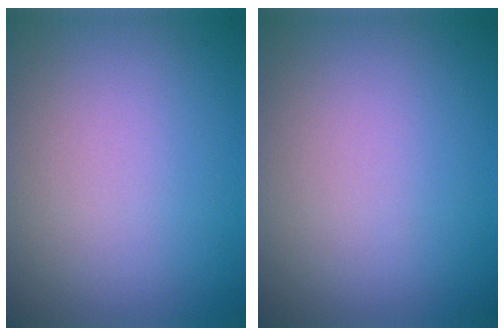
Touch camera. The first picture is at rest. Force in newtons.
{"total": 0.0}